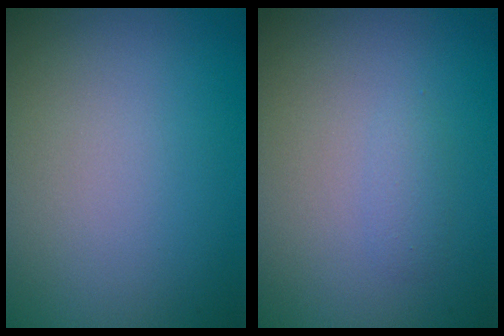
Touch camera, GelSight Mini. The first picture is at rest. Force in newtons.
{"total": 1.0, "press": 1.0, "slide": 0.1}